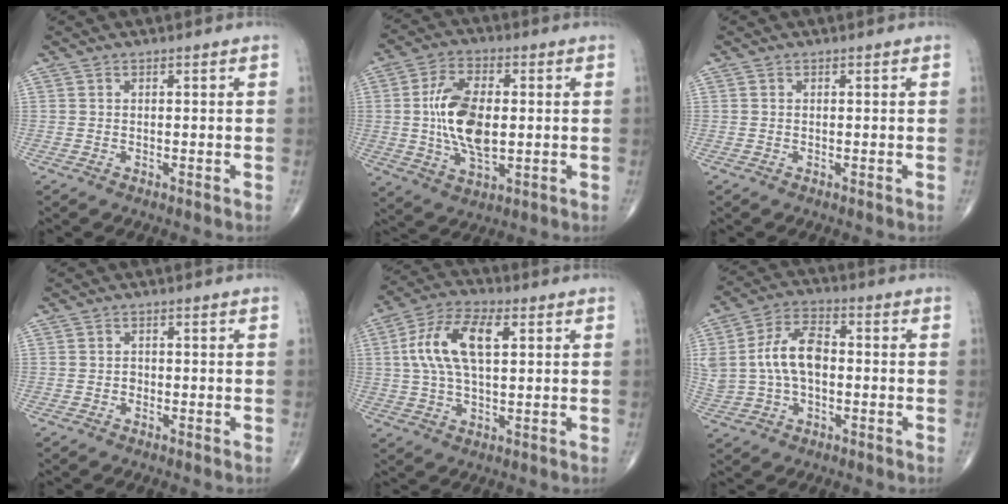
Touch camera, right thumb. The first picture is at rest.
{"total": 13.3, "force": [0.5, 6.9, 11.4], "torque": [-0.211, 0.000, 0.011]}
{"total": 0.0}
{"total": 0.8, "force": [-0.3, 0.7, 0.3], "torque": [-0.001, 0.003, -0.007]}
{"total": 12.5, "force": [2.8, 5.9, 10.6], "torque": [-0.214, 0.017, 0.050]}
{"total": 12.1, "force": [0.3, 7.4, 9.6], "torque": [-0.188, 0.027, 0.005]}